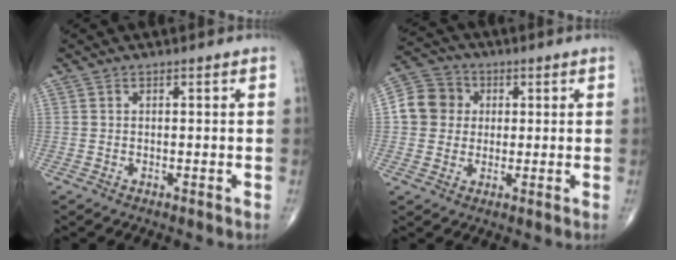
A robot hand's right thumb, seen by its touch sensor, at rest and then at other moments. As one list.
[{"total": 8.5, "force": [1.0, 8.0, 2.9], "torque": [-0.034, 0.013, 0.006]}]